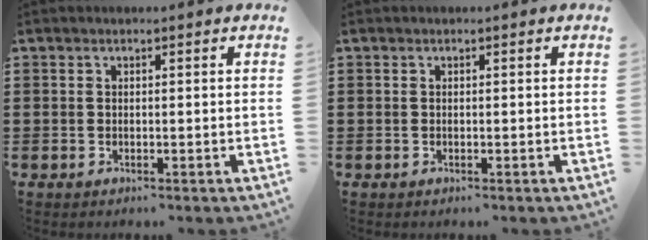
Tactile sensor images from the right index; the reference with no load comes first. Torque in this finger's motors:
{"motor_torque": [0.00, 0.00, 0.00, 0.00]}